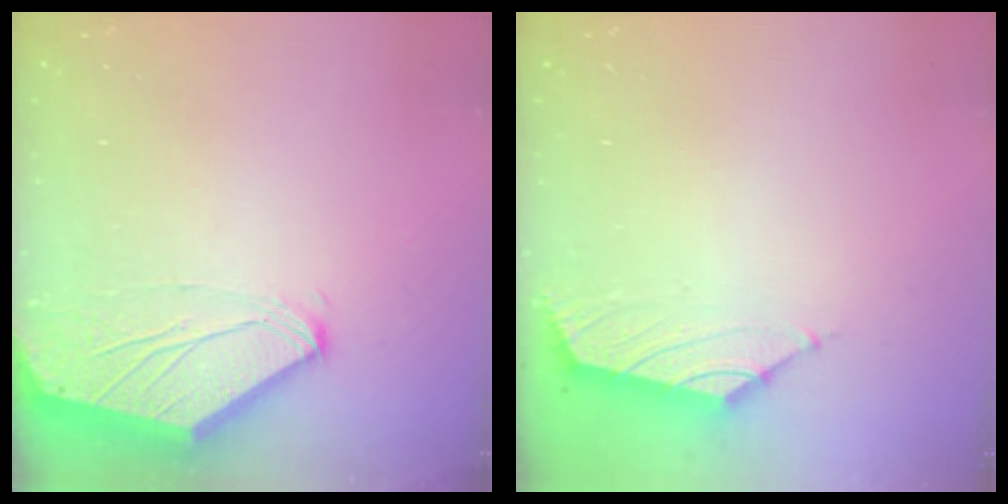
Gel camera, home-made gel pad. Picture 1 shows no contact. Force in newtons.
{"total": 1.5, "press": 1.4, "slide": 0.7}